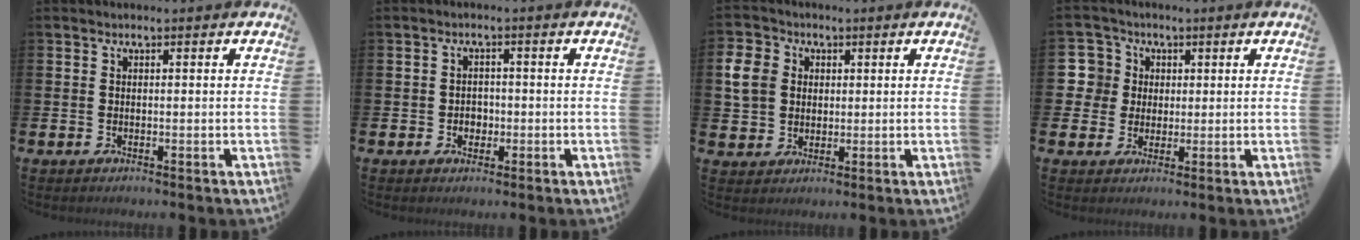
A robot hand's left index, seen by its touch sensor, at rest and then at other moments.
{"total": 2.0, "force": [-0.5, 1.8, 0.8], "torque": [-0.002, -0.001, -0.016]}
{"total": 6.3, "force": [2.0, 5.5, 2.3], "torque": [-0.057, 0.020, 0.039]}
{"total": 5.7, "force": [1.9, 5.3, 0.4], "torque": [-0.022, 0.004, 0.032]}